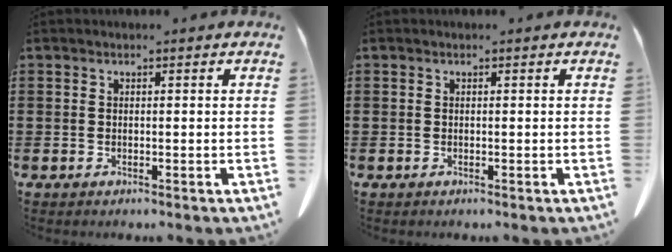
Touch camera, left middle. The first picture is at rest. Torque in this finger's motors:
{"motor_torque": [-0.09, 0.06, -0.03, 0.00]}